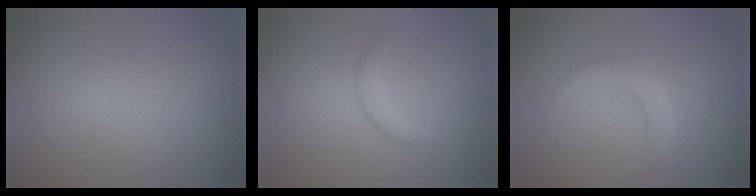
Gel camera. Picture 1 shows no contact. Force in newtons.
{"total": 1.4, "press": 1.4, "slide": 0.0}
{"total": 2.3, "press": 2.3, "slide": 0.0}